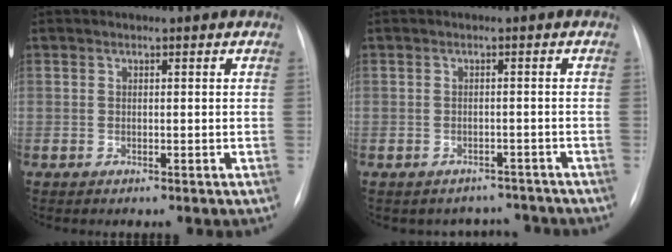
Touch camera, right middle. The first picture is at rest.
{"total": 4.5, "force": [-4.0, 1.8, -0.9], "torque": [0.016, 0.022, -0.048]}